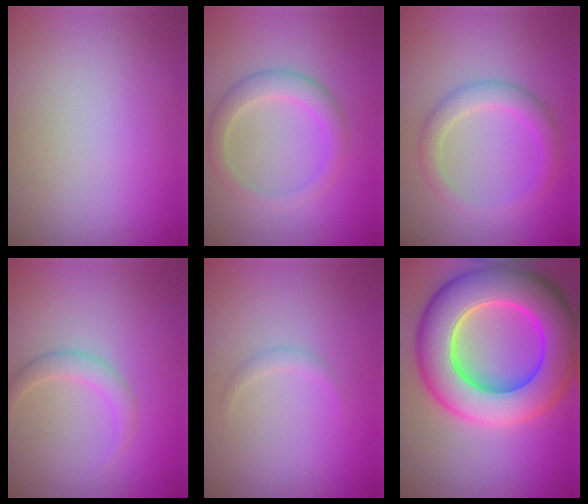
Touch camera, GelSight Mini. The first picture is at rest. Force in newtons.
{"total": 2.8, "press": 2.8, "slide": 0.2}
{"total": 2.8, "press": 2.8, "slide": 0.3}
{"total": 1.9, "press": 1.9, "slide": 0.1}
{"total": 0.8, "press": 0.8, "slide": 0.1}
{"total": 13.5, "press": 13.5, "slide": 0.4}